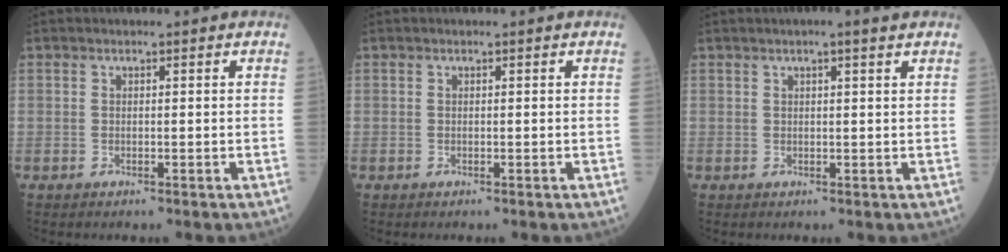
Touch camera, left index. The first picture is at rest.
{"total": 0.0}
{"total": 2.5, "force": [1.7, -0.2, 1.8], "torque": [-0.031, 0.010, 0.025]}